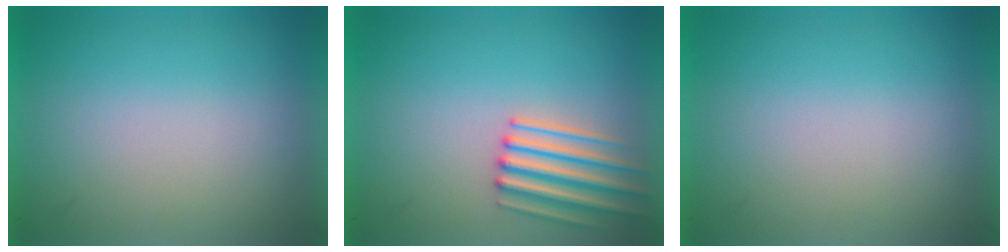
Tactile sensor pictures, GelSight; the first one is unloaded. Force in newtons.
{"total": 3.2}
{"total": 0.0}